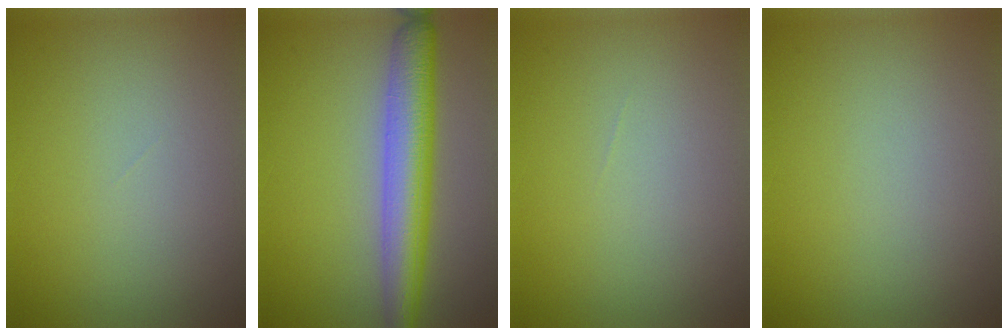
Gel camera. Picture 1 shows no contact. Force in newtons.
{"total": 5.9, "press": 5.9, "slide": 0.1}
{"total": 0.0}
{"total": 0.0}